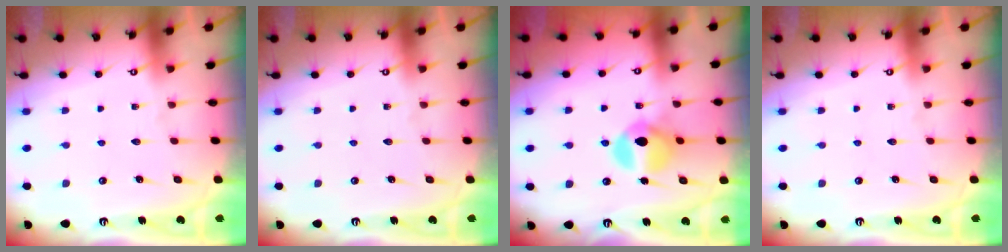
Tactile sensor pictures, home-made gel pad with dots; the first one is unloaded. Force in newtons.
{"total": 0.0}
{"total": 11.7, "press": 11.6, "slide": 0.8}
{"total": 0.0}